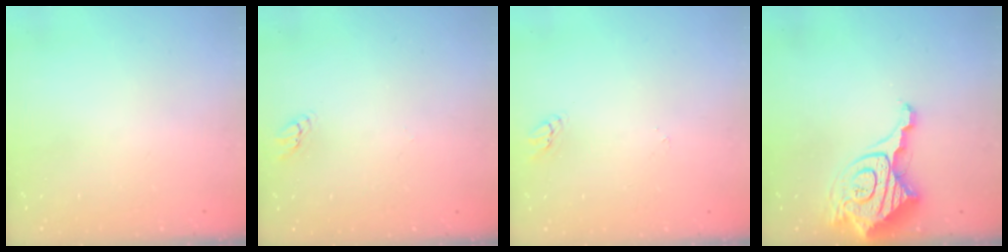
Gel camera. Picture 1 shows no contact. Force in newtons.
{"total": 1.9, "press": 1.9, "slide": 0.2}
{"total": 2.0, "press": 2.0, "slide": 0.2}
{"total": 16.6, "press": 16.5, "slide": 1.9}